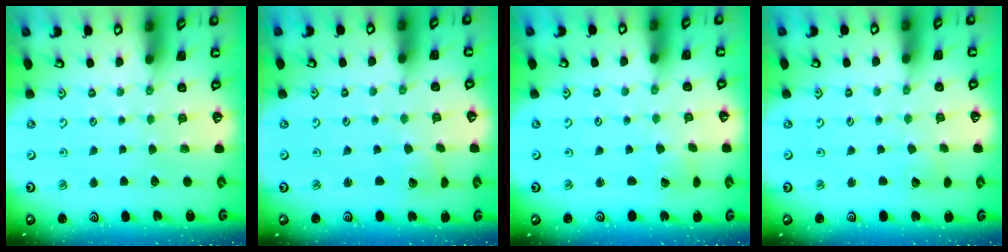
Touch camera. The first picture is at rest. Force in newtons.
{"total": 3.0, "press": 3.0, "slide": 0.2}
{"total": 1.1, "press": 1.1, "slide": 0.1}
{"total": 3.1, "press": 3.1, "slide": 0.4}